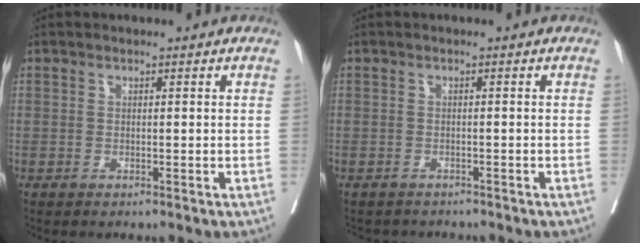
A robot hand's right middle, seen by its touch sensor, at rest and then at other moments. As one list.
[{"total": 3.6, "force": [-3.3, 1.3, 0.3], "torque": [-0.003, -0.002, -0.046]}]